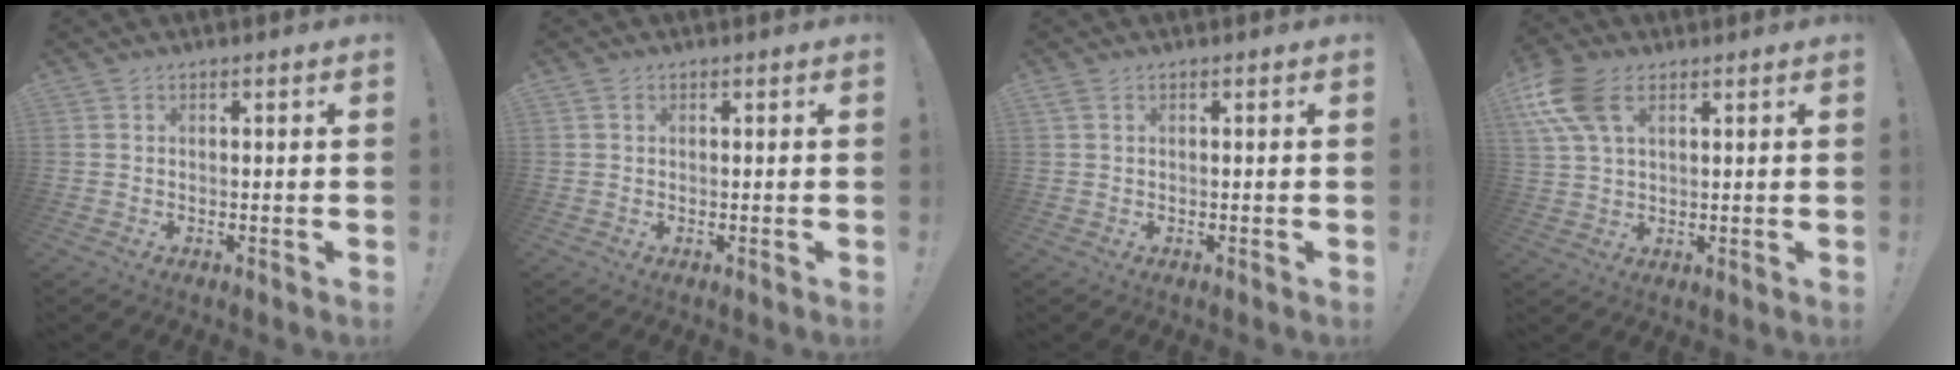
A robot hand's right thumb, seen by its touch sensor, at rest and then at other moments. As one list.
[{"total": 0.5, "force": [0.3, 0.5, 0.0], "torque": [0.003, -0.001, 0.005]}, {"total": 0.8, "force": [0.4, 0.2, 0.7], "torque": [-0.015, 0.001, 0.007]}, {"total": 11.7, "force": [5.1, 6.6, 8.2], "torque": [-0.180, -0.009, 0.098]}]